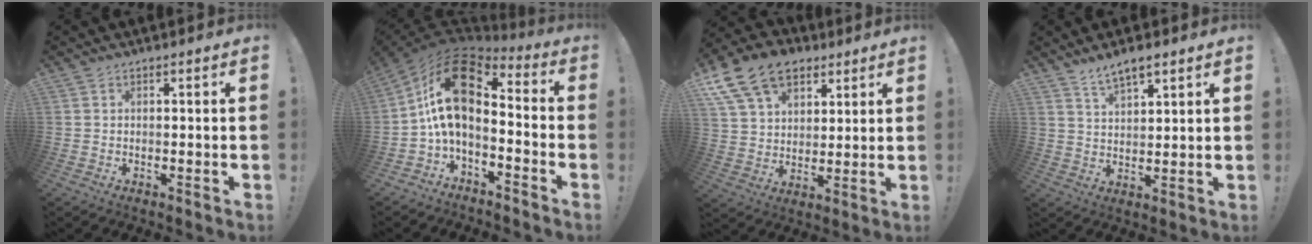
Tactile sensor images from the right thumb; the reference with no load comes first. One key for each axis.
{"total": 15.4, "fx": 3.4, "fy": 8.2, "fz": 12.5, "tx": -0.242, "ty": -0.015, "tz": 0.060}
{"total": 16.8, "fx": 9.4, "fy": 11.3, "fz": 8.3, "tx": -0.129, "ty": -0.051, "tz": 0.176}
{"total": 6.1, "fx": 4.8, "fy": 2.1, "fz": 3.3, "tx": -0.055, "ty": -0.025, "tz": 0.086}